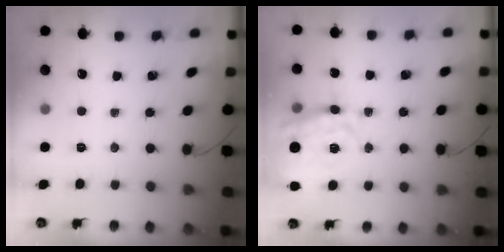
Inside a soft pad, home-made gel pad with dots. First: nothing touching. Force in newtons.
{"total": 20.3, "press": 20.1, "slide": 3.3}